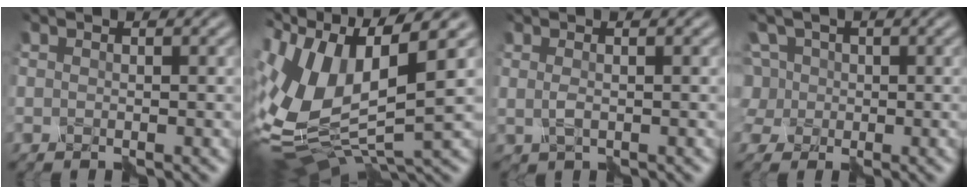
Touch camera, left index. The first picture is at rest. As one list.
[{"total": 12.2, "force": [2.7, 6.0, 10.2], "torque": [-0.233, 0.006, 0.048]}, {"total": 1.3, "force": [0.2, 0.2, 1.2], "torque": [-0.027, 0.001, 0.005]}, {"total": 5.2, "force": [1.2, 4.5, 2.2], "torque": [-0.053, 0.027, 0.008]}]